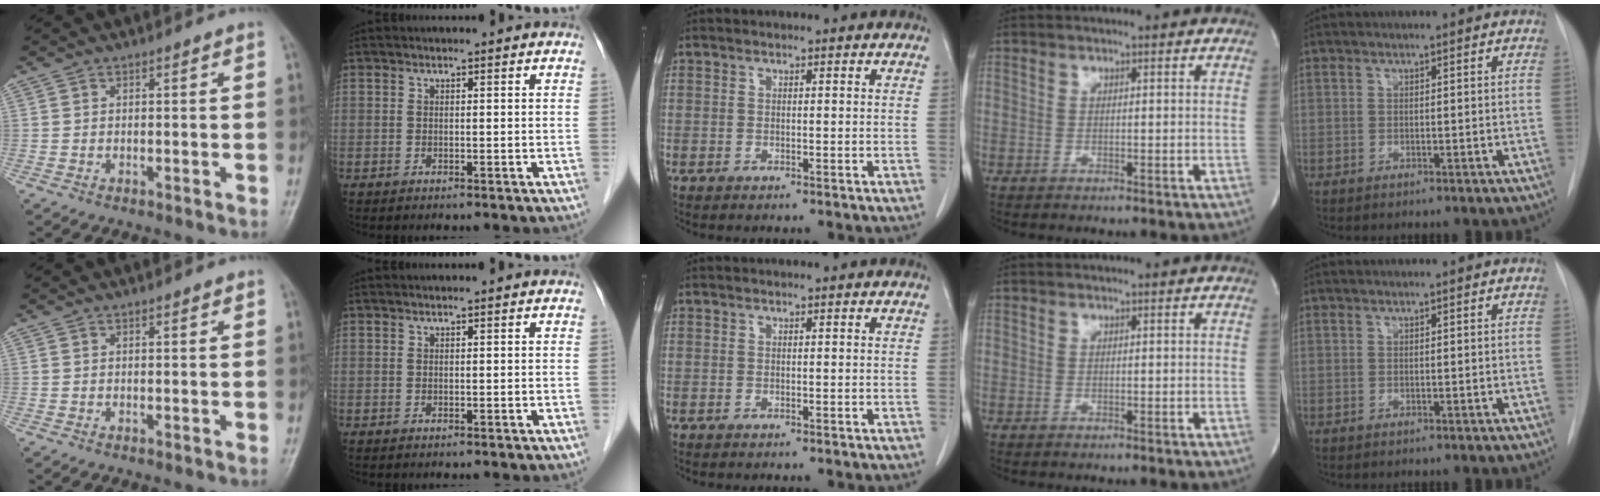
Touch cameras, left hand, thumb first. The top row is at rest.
{"thumb": {"total": 0.6, "force": [0.5, 0.1, 0.4], "torque": [-0.007, -0.002, 0.006]}, "index": {"total": 1.6, "force": [-1.5, -0.5, -0.3], "torque": [0.005, 0.002, -0.021]}}